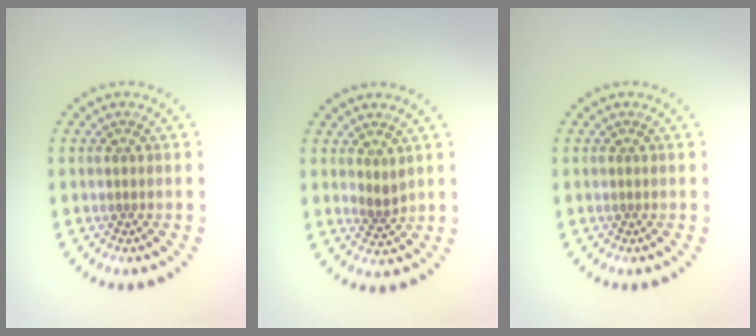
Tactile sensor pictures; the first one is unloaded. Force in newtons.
{"total": 1.2, "press": 1.0, "slide": 0.8}
{"total": 0.0}